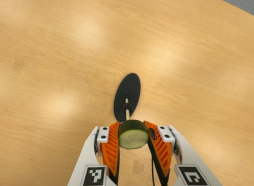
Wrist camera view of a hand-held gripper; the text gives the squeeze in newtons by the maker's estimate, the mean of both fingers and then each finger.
{"total": 11.4, "left": 11.4, "right": 11.5}